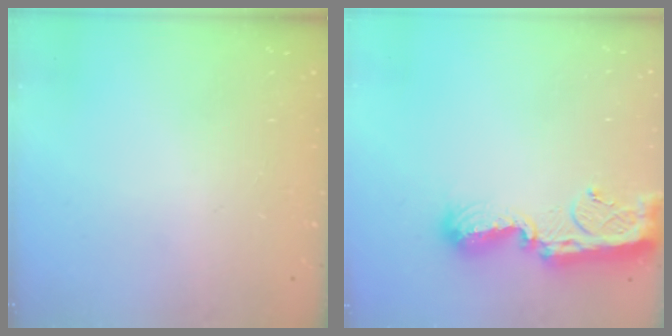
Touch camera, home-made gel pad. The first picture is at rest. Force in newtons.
{"total": 11.2, "press": 11.2, "slide": 1.0}